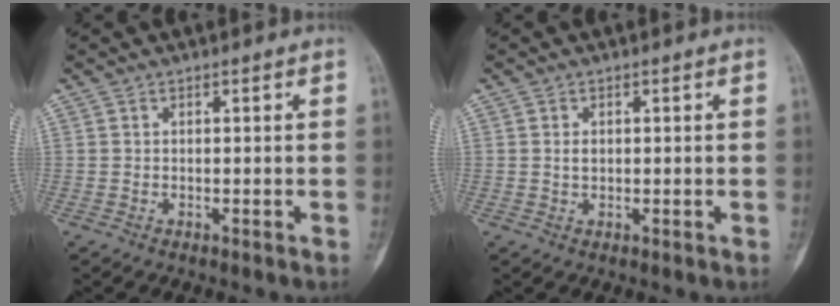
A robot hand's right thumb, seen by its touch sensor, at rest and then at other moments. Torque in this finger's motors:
{"motor_torque": [0.44, 0.33, 0.27, -0.20, 0.12]}